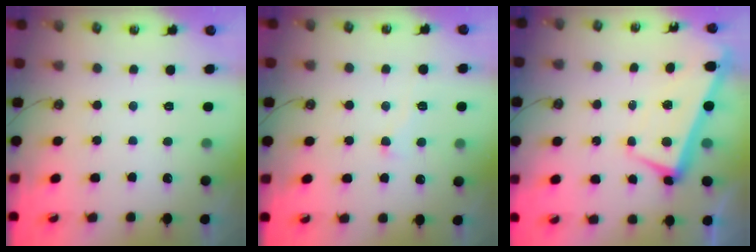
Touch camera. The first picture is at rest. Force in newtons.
{"total": 0.8, "press": 0.7, "slide": 0.4}
{"total": 2.5, "press": 2.4, "slide": 0.4}